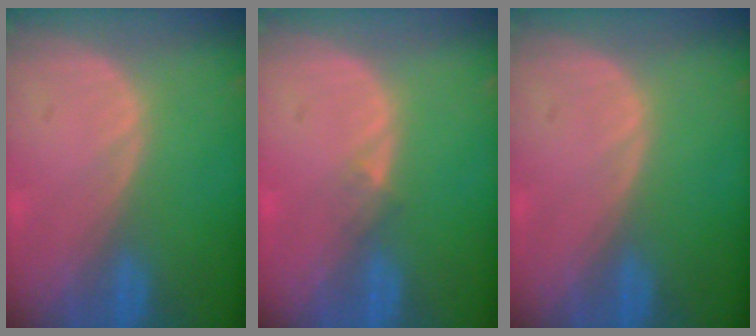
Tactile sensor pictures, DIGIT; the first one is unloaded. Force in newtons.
{"total": 1.2, "press": 0.9, "slide": 0.9}
{"total": 0.0}